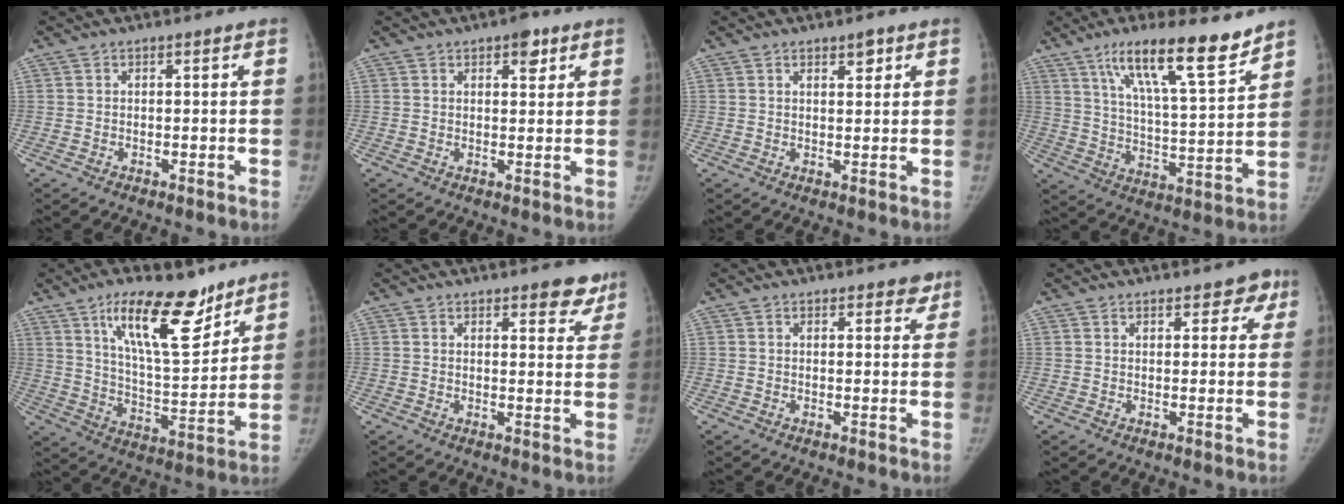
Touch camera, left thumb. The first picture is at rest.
{"total": 3.6, "force": [2.1, 1.7, 2.4], "torque": [-0.017, -0.008, 0.025]}
{"total": 2.6, "force": [1.6, 1.1, 1.7], "torque": [-0.016, -0.009, 0.024]}
{"total": 16.6, "force": [11.4, 3.1, 11.6], "torque": [-0.172, -0.060, 0.195]}
{"total": 18.0, "force": [11.4, 6.6, 12.2], "torque": [-0.159, -0.072, 0.198]}
{"total": 5.6, "force": [4.1, 2.3, 3.0], "torque": [-0.003, -0.021, 0.045]}
{"total": 2.7, "force": [2.0, 1.3, 1.2], "torque": [0.008, -0.009, 0.021]}
{"total": 4.5, "force": [2.9, 2.5, 2.3], "torque": [0.009, -0.008, 0.031]}